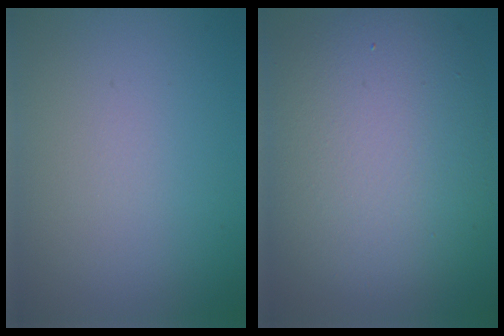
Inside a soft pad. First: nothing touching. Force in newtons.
{"total": 10.6, "press": 10.6, "slide": 1.0}